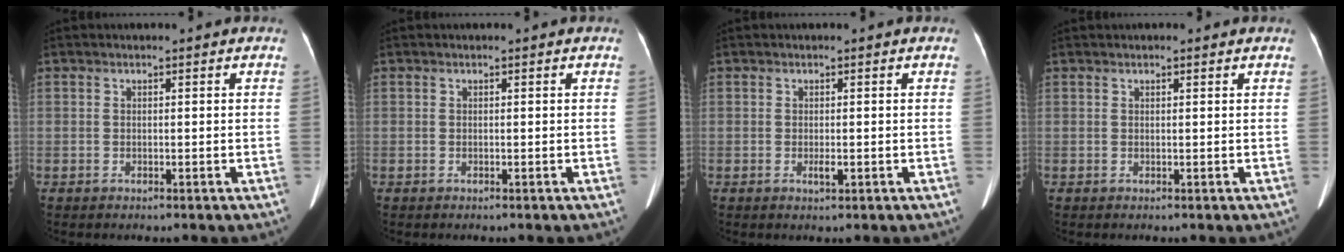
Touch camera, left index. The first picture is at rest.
{"total": 0.0}
{"total": 1.1, "force": [-0.7, 0.3, 0.8], "torque": [-0.013, -0.017, -0.007]}
{"total": 1.6, "force": [1.4, 0.3, 0.7], "torque": [-0.008, 0.023, 0.021]}